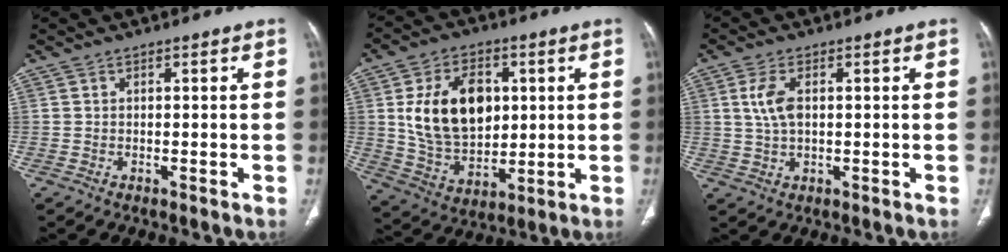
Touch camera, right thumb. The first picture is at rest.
{"total": 17.2, "force": [3.2, 11.7, 12.2], "torque": [-0.170, -0.010, 0.067]}
{"total": 5.3, "force": [1.1, 2.8, 4.4], "torque": [-0.097, 0.002, 0.020]}